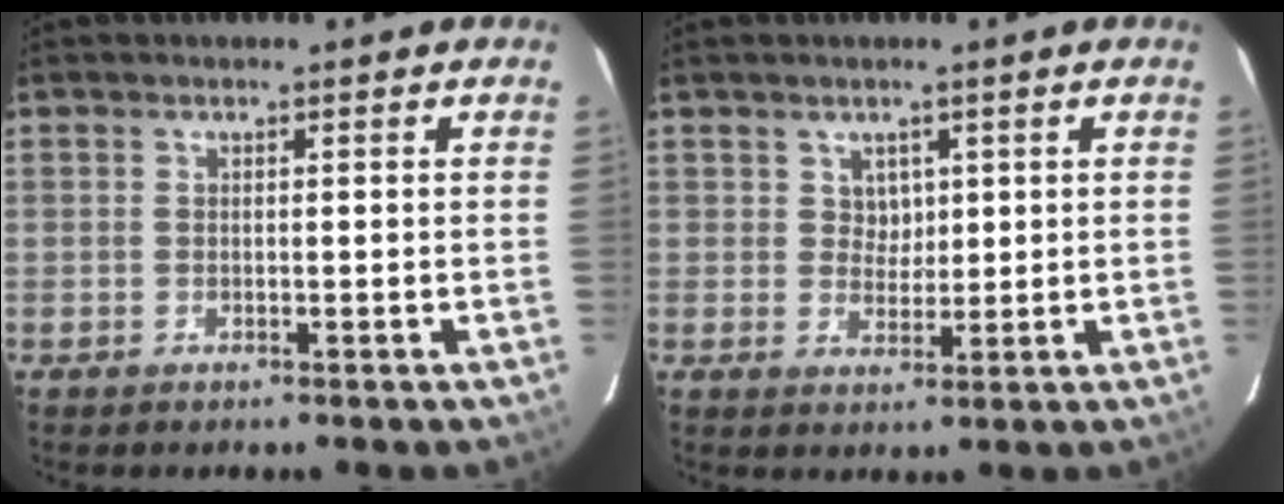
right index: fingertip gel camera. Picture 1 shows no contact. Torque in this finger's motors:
{"motor_torque": [0.01, 0.22, -0.02, 0.00]}